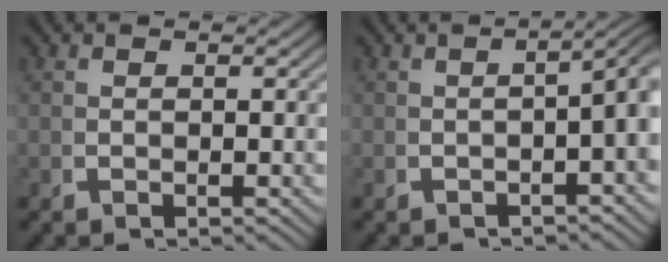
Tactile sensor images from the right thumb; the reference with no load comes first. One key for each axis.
{"total": 5.2, "fx": -0.1, "fy": 2.3, "fz": 4.7, "tx": -0.049, "ty": 0.012, "tz": -0.009}